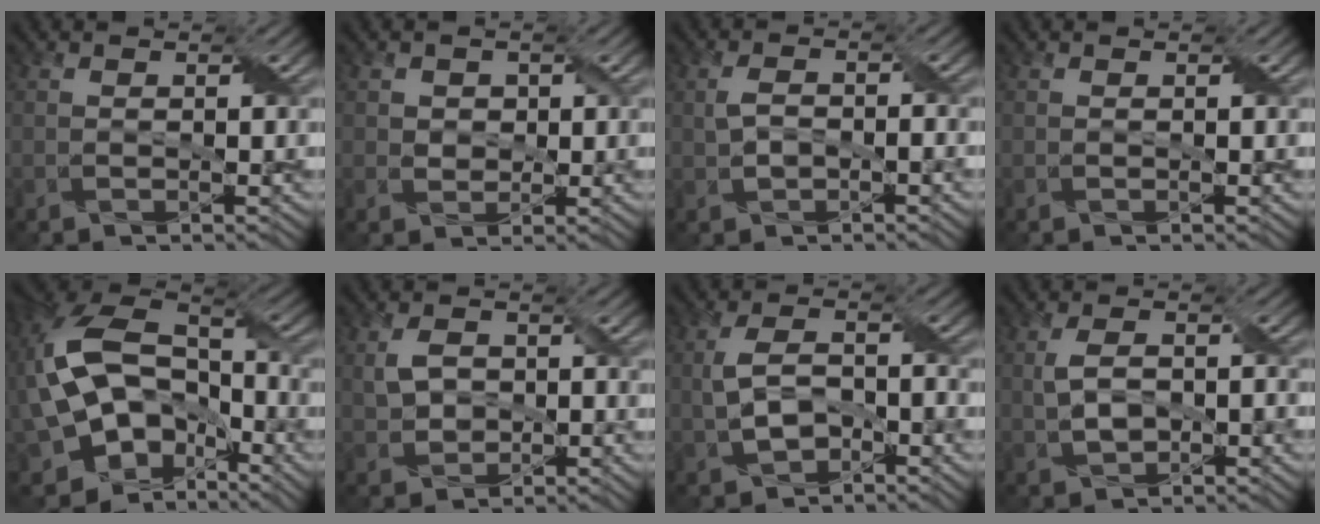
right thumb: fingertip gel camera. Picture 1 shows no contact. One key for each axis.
{"total": 1.6, "fx": 0.6, "fy": 1.5, "fz": 0.1, "tx": -0.005, "ty": -0.003, "tz": 0.009}
{"total": 2.5, "fx": -0.4, "fy": 1.6, "fz": 1.9, "tx": -0.043, "ty": 0.003, "tz": -0.005}
{"total": 0.0}
{"total": 17.9, "fx": -3.0, "fy": 12.1, "fz": 12.8, "tx": -0.280, "ty": -0.016, "tz": -0.036}
{"total": 3.4, "fx": 0.0, "fy": 2.7, "fz": 2.1, "tx": -0.046, "ty": 0.002, "tz": 0.002}
{"total": 5.4, "fx": -1.5, "fy": 3.1, "fz": 4.2, "tx": -0.092, "ty": 0.006, "tz": -0.025}
{"total": 4.3, "fx": -0.5, "fy": 2.5, "fz": 3.5, "tx": -0.079, "ty": 0.002, "tz": -0.006}